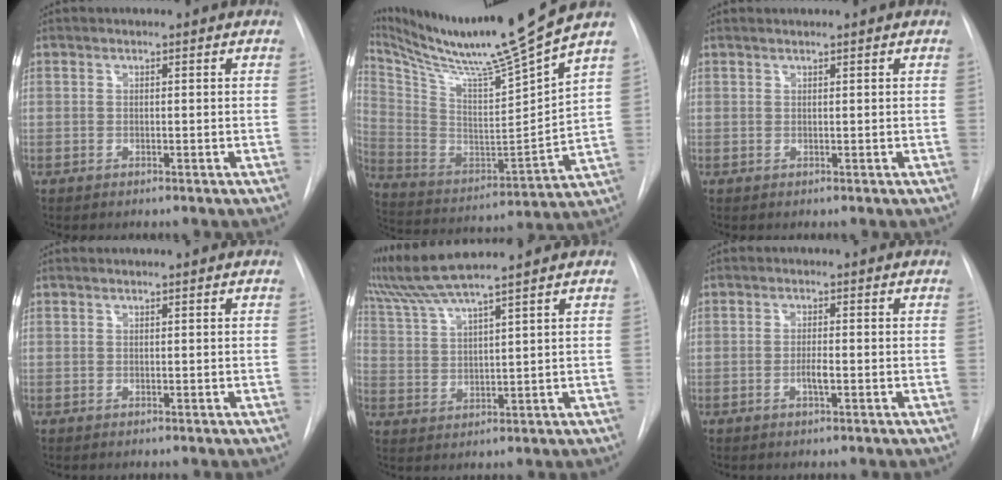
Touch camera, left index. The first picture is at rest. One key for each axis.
{"total": 21.6, "fx": 18.1, "fy": -2.2, "fz": 11.6, "tx": -0.215, "ty": -0.050, "tz": 0.309}
{"total": 0.8, "fx": 0.8, "fy": -0.2, "fz": 0.2, "tx": -0.008, "ty": 0.010, "tz": 0.019}
{"total": 0.0}
{"total": 7.7, "fx": 6.8, "fy": -2.2, "fz": 2.9, "tx": -0.070, "ty": 0.007, "tz": 0.138}
{"total": 1.7, "fx": -0.6, "fy": 0.2, "fz": 1.6, "tx": -0.031, "ty": 0.000, "tz": -0.011}